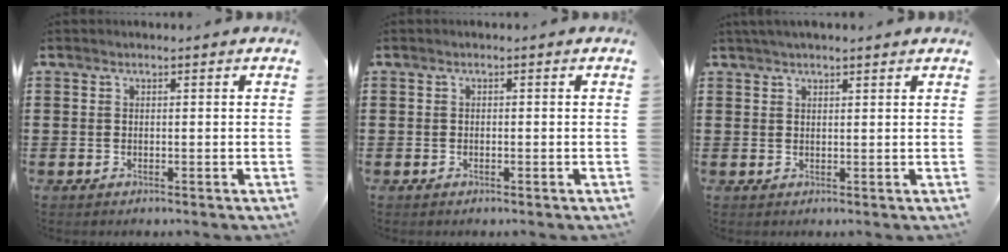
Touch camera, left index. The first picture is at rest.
{"total": 0.5, "force": [-0.4, 0.3, 0.2], "torque": [-0.007, -0.001, -0.007]}
{"total": 1.7, "force": [1.5, 0.2, 0.8], "torque": [-0.018, 0.002, 0.028]}